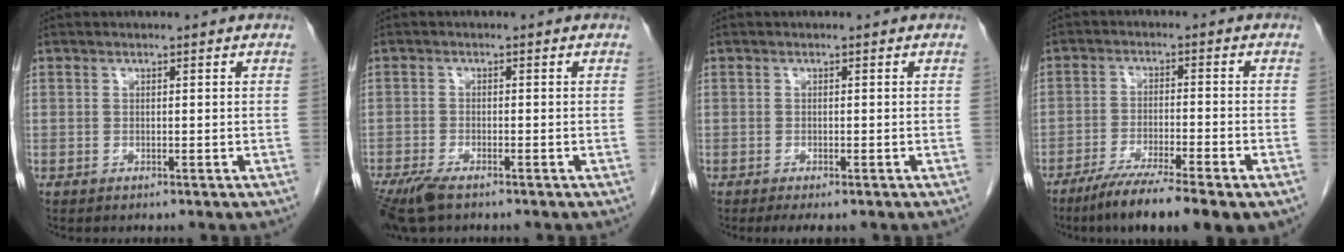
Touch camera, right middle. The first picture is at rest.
{"total": 5.9, "force": [-4.3, 1.6, 3.7], "torque": [-0.074, -0.015, -0.077]}
{"total": 3.0, "force": [-2.2, 0.8, 1.8], "torque": [-0.023, -0.008, -0.029]}
{"total": 10.7, "force": [-7.5, 0.5, 7.7], "torque": [-0.122, -0.025, -0.119]}